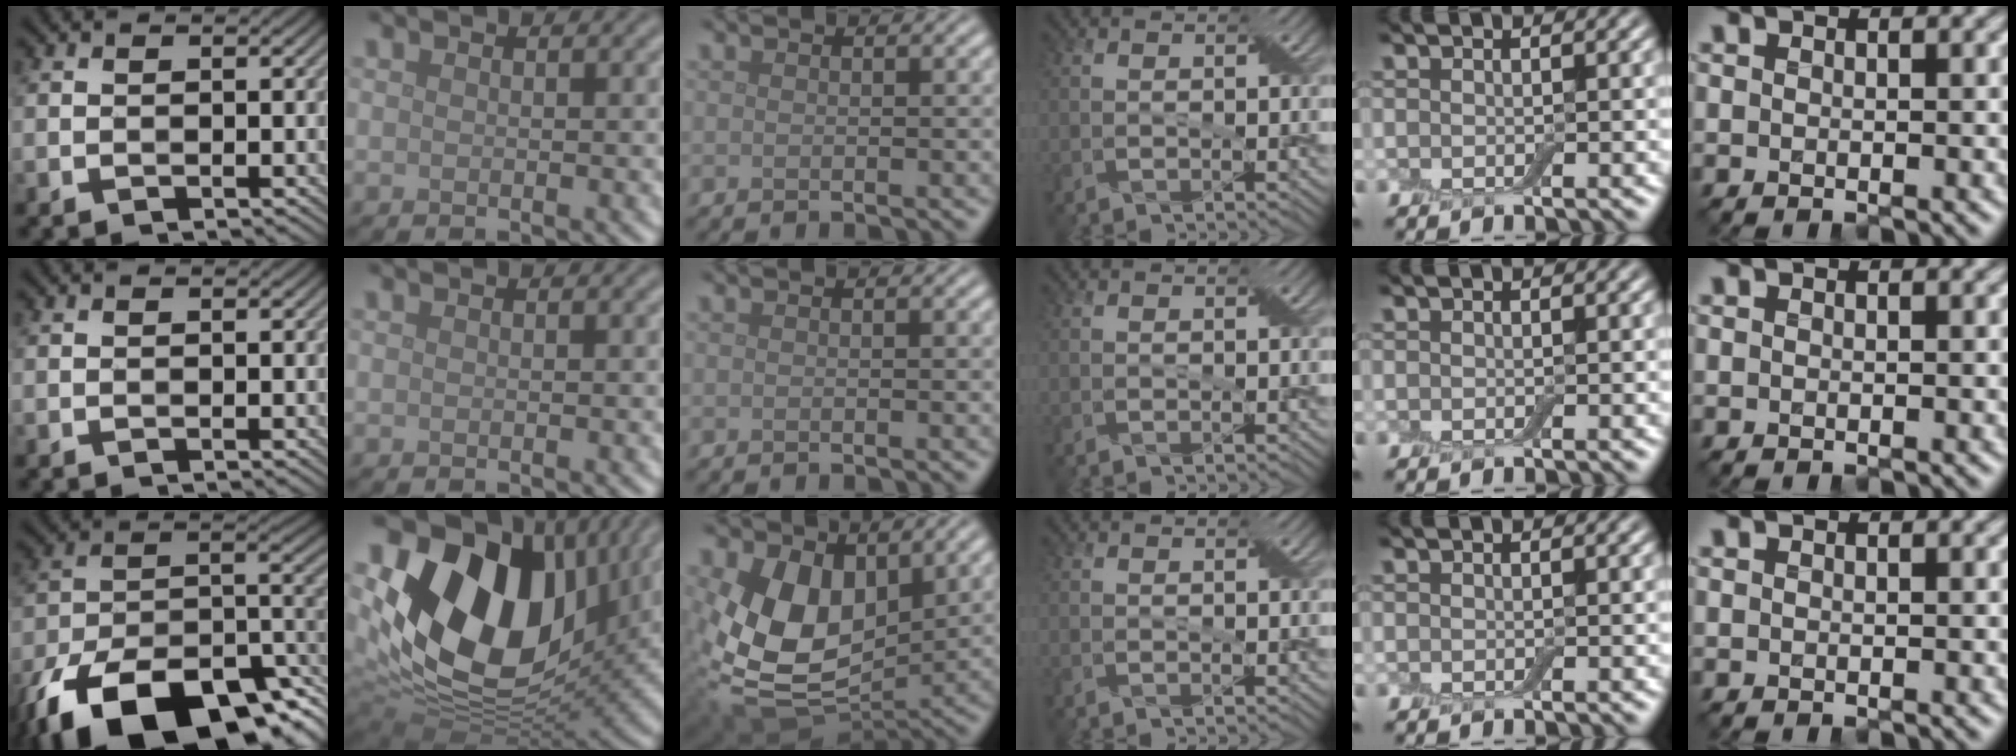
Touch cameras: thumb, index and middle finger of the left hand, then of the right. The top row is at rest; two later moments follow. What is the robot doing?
{"motion": "peel", "object": "duck tape"}